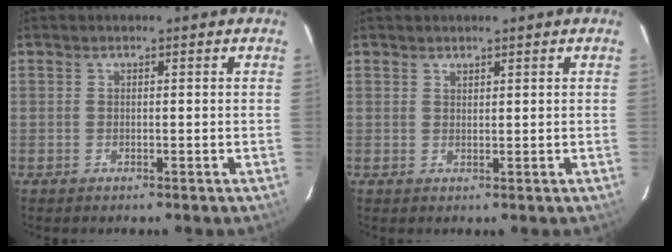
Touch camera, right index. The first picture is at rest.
{"total": 0.8, "force": [0.8, 0.3, 0.1], "torque": [-0.003, 0.001, 0.015]}